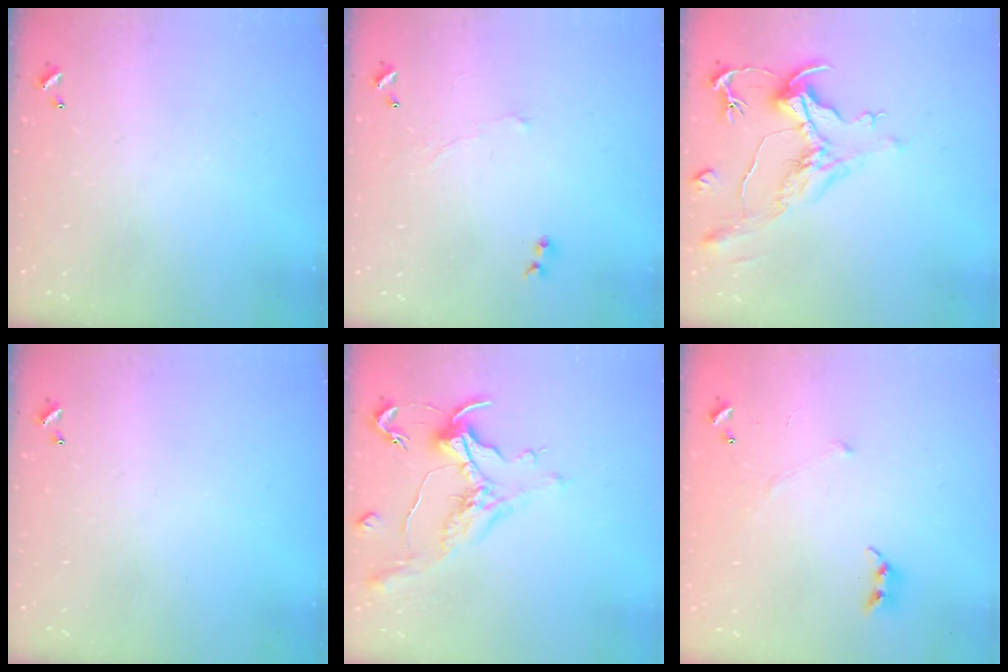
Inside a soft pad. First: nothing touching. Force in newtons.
{"total": 0.8, "press": 0.4, "slide": 0.7}
{"total": 1.5, "press": 0.9, "slide": 1.2}
{"total": 0.0}
{"total": 1.1, "press": 1.0, "slide": 0.5}
{"total": 5.1, "press": 5.0, "slide": 0.8}